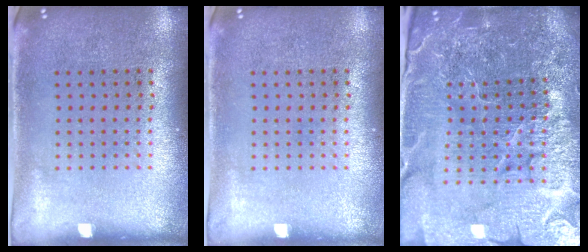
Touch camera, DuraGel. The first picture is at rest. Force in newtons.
{"total": 0.0}
{"total": 6.2, "press": 5.5, "slide": 2.9}